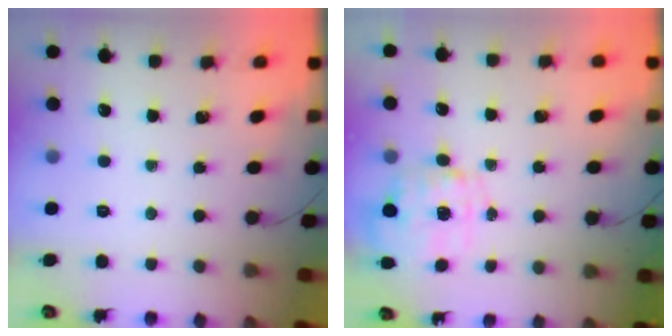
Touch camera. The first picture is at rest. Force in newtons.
{"total": 2.9, "press": 2.7, "slide": 0.9}